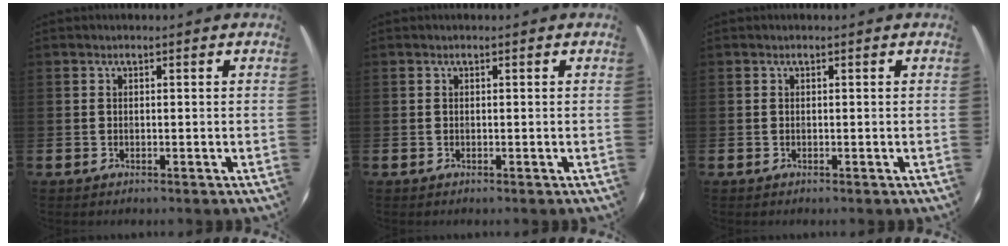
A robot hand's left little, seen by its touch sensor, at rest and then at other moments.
{"total": 0.0}
{"total": 0.0}